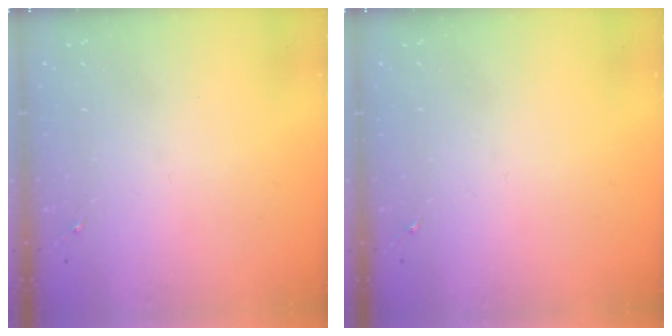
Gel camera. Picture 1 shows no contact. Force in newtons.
{"total": 0.0}